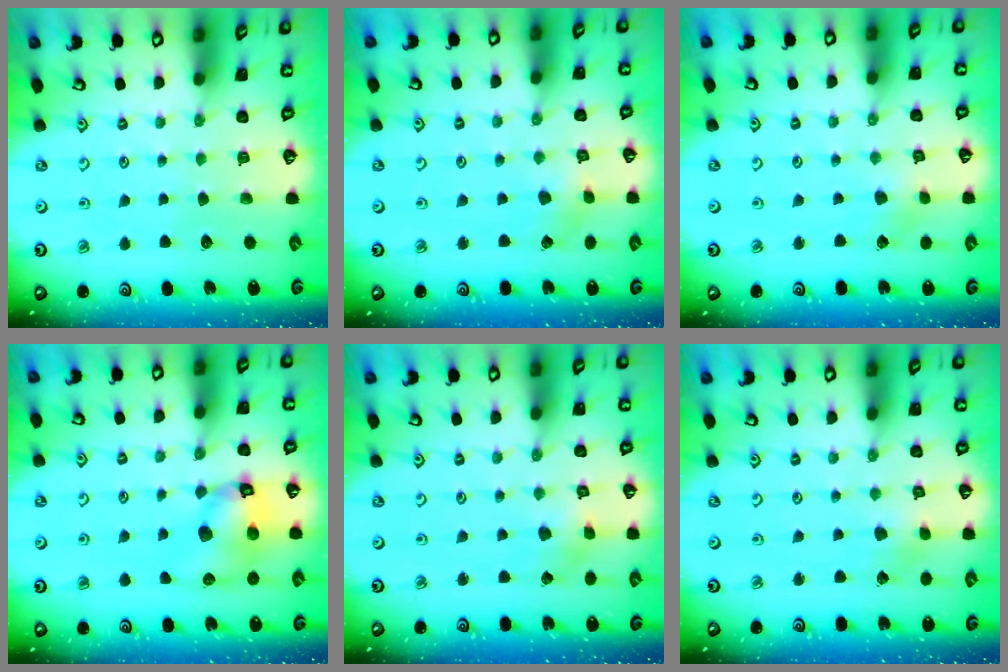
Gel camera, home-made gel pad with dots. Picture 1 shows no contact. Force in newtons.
{"total": 2.7, "press": 2.7, "slide": 0.3}
{"total": 2.8, "press": 2.8, "slide": 0.5}
{"total": 12.0, "press": 11.9, "slide": 1.6}
{"total": 2.6, "press": 2.5, "slide": 0.3}
{"total": 2.6, "press": 2.6, "slide": 0.4}